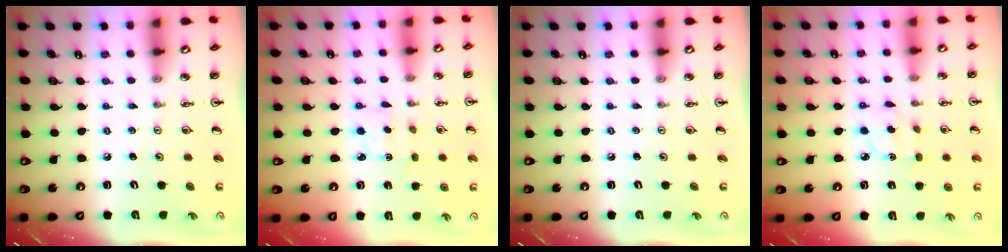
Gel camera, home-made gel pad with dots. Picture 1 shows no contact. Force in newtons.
{"total": 1.8, "press": 1.7, "slide": 0.7}
{"total": 0.0}
{"total": 2.6, "press": 2.6, "slide": 0.1}